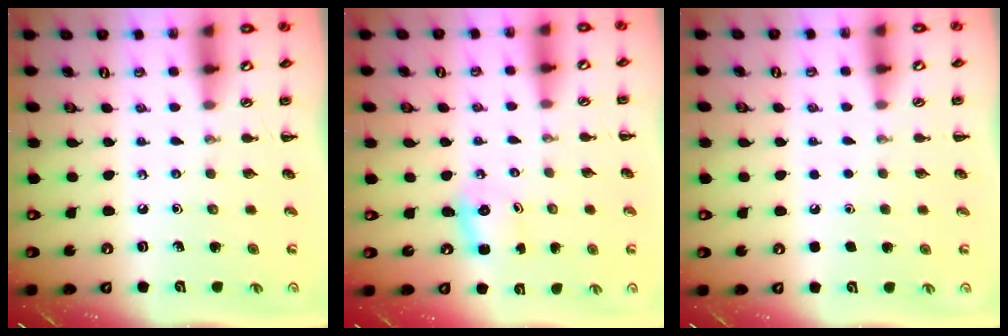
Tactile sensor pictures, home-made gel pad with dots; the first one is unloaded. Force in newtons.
{"total": 2.5, "press": 2.4, "slide": 0.8}
{"total": 1.7, "press": 1.7, "slide": 0.1}